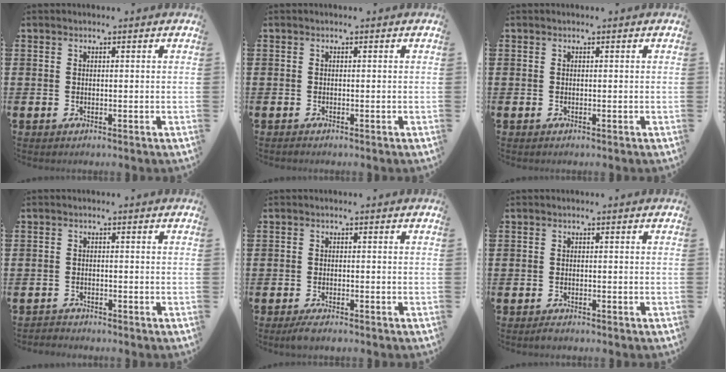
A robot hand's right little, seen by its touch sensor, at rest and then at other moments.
{"total": 0.0}
{"total": 0.0}
{"total": 1.2, "force": [-1.1, 0.1, -0.2], "torque": [0.000, 0.004, -0.025]}
{"total": 1.6, "force": [-1.3, 0.2, 0.9], "torque": [-0.017, 0.002, -0.026]}
{"total": 0.7, "force": [-0.6, 0.2, 0.3], "torque": [-0.007, -0.002, -0.013]}